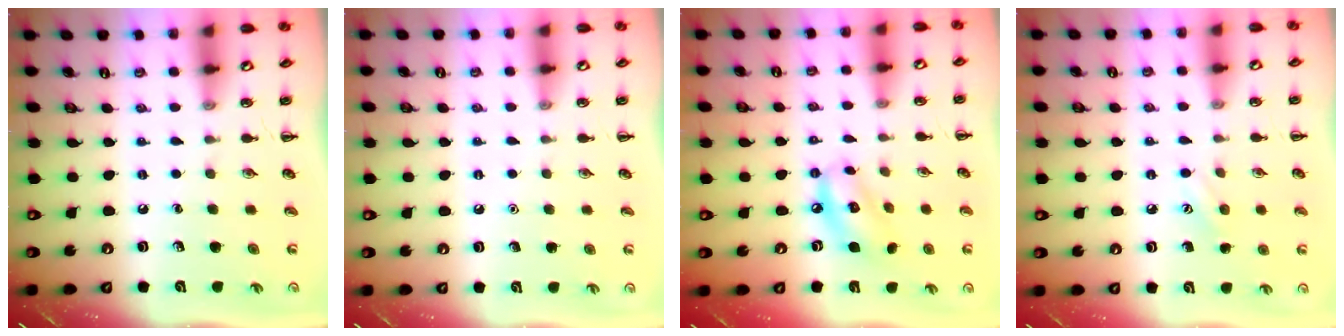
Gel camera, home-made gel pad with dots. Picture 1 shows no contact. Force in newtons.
{"total": 1.6, "press": 1.6, "slide": 0.1}
{"total": 8.5, "press": 8.3, "slide": 1.8}
{"total": 6.7, "press": 6.5, "slide": 1.6}